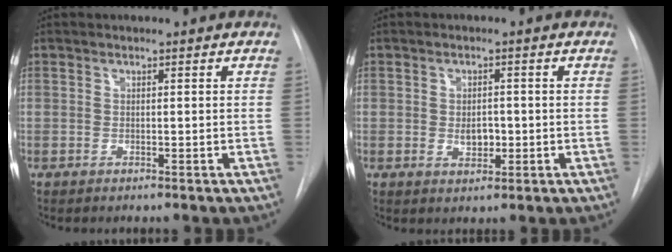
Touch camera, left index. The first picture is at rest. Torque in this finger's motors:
{"motor_torque": [0.10, 0.04, 0.04, 0.02]}